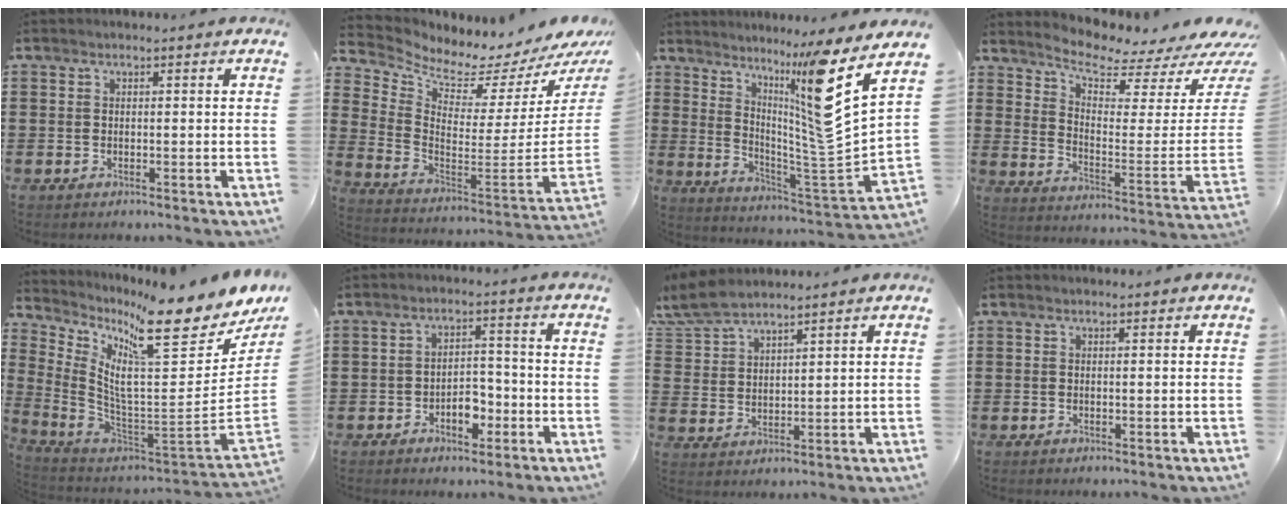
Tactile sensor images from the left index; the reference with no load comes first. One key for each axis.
{"total": 2.4, "fx": 2.2, "fy": 0.2, "fz": 0.9, "tx": -0.034, "ty": -0.061, "tz": 0.024}
{"total": 12.0, "fx": 6.4, "fy": -1.4, "fz": 10.1, "tx": -0.180, "ty": -0.075, "tz": 0.080}
{"total": 5.8, "fx": 5.3, "fy": 1.0, "fz": 2.2, "tx": -0.066, "ty": -0.048, "tz": 0.086}
{"total": 13.0, "fx": 8.2, "fy": 1.7, "fz": 9.9, "tx": -0.199, "ty": -0.075, "tz": 0.128}
{"total": 4.3, "fx": -2.3, "fy": 2.5, "fz": 2.7, "tx": -0.041, "ty": 0.004, "tz": -0.046}
{"total": 5.8, "fx": 5.3, "fy": 1.1, "fz": 2.0, "tx": -0.059, "ty": -0.014, "tz": 0.099}
{"total": 0.0}